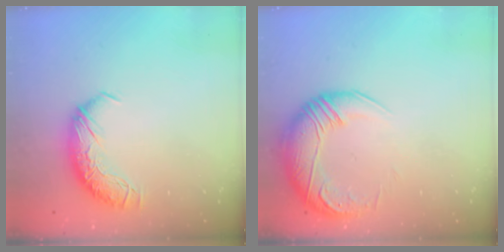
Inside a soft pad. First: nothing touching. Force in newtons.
{"total": 3.0, "press": 0.1, "slide": 3.0}